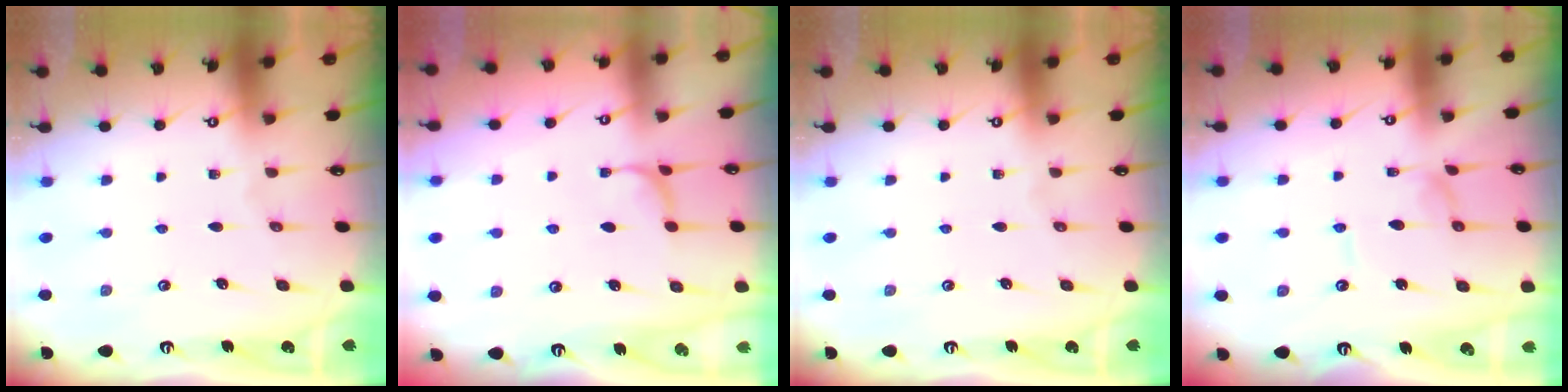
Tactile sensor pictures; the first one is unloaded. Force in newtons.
{"total": 1.2, "press": 1.0, "slide": 0.6}
{"total": 0.0}
{"total": 0.0}